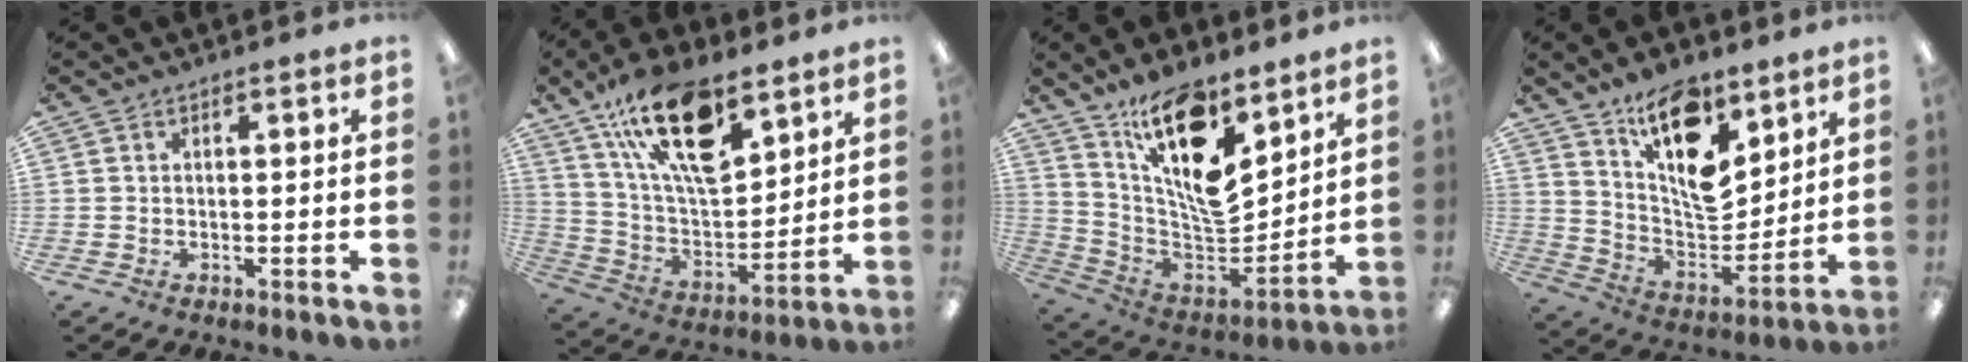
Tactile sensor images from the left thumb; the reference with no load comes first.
{"total": 21.6, "force": [13.6, 9.7, 13.8], "torque": [-0.250, -0.067, 0.237]}
{"total": 17.5, "force": [11.1, 6.8, 11.6], "torque": [-0.206, -0.089, 0.190]}
{"total": 15.8, "force": [10.2, 7.5, 9.5], "torque": [-0.151, -0.067, 0.184]}